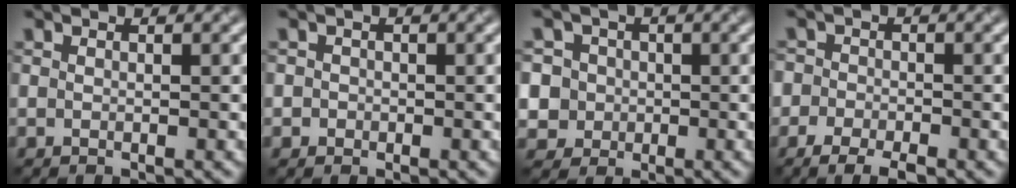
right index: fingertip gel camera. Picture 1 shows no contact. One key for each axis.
{"total": 0.9, "fx": -0.2, "fy": 0.9, "fz": 0.0, "tx": 0.011, "ty": -0.003, "tz": -0.005}
{"total": 6.2, "fx": -0.1, "fy": 6.0, "fz": 1.7, "tx": -0.031, "ty": 0.027, "tz": -0.019}
{"total": 4.6, "fx": -2.6, "fy": 2.9, "fz": 2.5, "tx": -0.018, "ty": -0.001, "tz": -0.047}